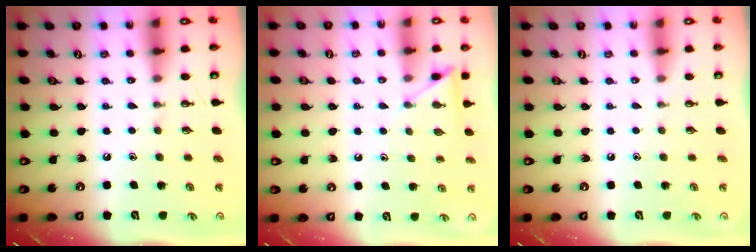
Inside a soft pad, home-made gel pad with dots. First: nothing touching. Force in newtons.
{"total": 5.9, "press": 5.8, "slide": 0.7}
{"total": 0.0}